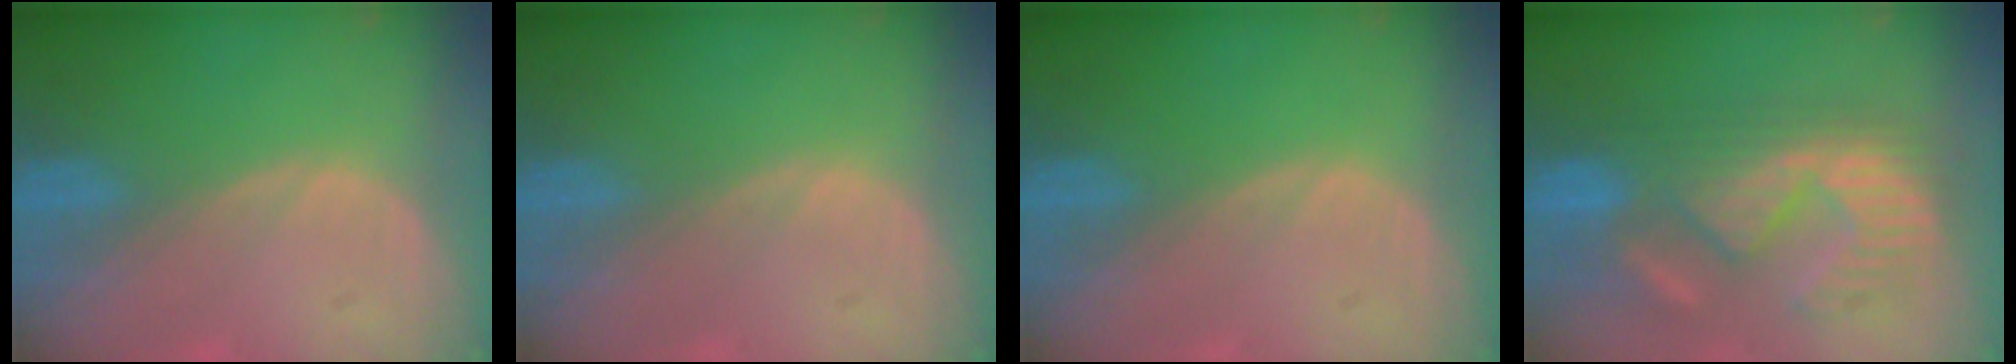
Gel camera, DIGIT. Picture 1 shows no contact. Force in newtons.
{"total": 0.0}
{"total": 0.0}
{"total": 10.7, "press": 10.4, "slide": 2.5}